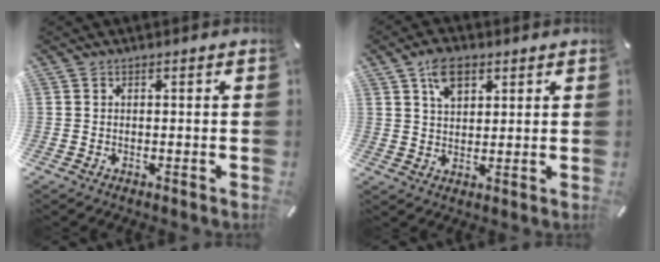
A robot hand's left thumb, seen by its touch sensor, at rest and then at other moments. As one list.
[{"total": 7.0, "force": [3.6, 4.3, 4.1], "torque": [-0.076, 0.003, 0.066]}]